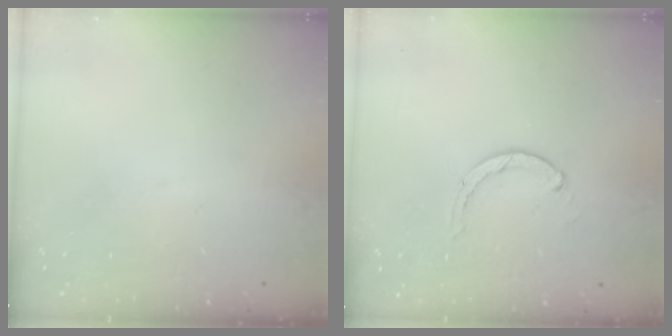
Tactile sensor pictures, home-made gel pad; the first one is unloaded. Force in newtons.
{"total": 2.8, "press": 2.8, "slide": 0.5}